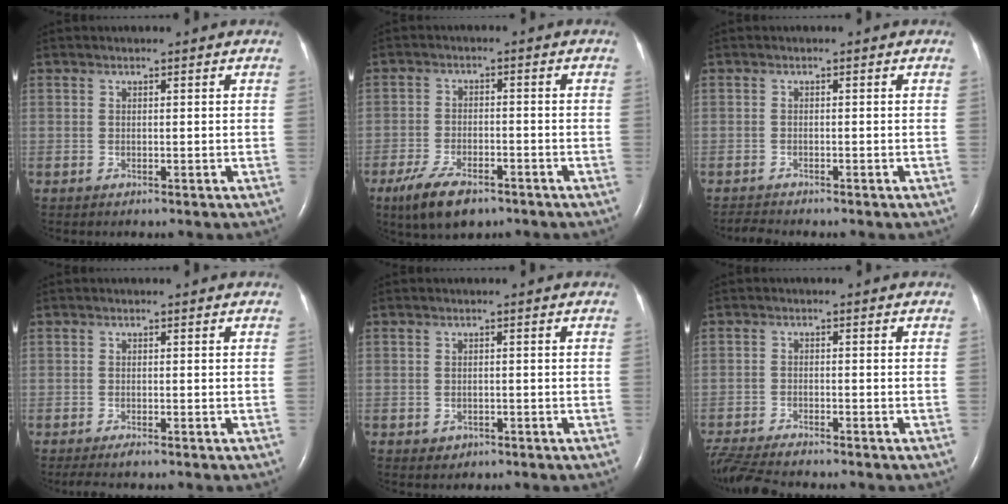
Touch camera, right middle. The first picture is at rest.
{"total": 7.9, "force": [-5.3, 3.1, 4.9], "torque": [-0.100, -0.011, -0.091]}
{"total": 1.4, "force": [-1.4, -0.1, 0.0], "torque": [-0.007, -0.009, -0.023]}
{"total": 2.1, "force": [-1.7, 0.2, 1.2], "torque": [-0.025, -0.007, -0.027]}
{"total": 1.5, "force": [-0.7, 1.2, 0.3], "torque": [-0.007, 0.003, -0.004]}
{"total": 9.6, "force": [-8.6, 1.3, 4.1], "torque": [-0.079, -0.020, -0.145]}